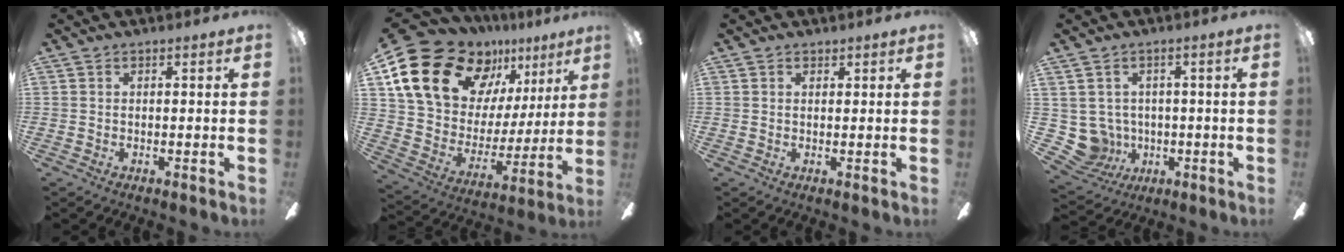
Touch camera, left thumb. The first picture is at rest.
{"total": 23.0, "force": [14.1, 14.0, 11.5], "torque": [-0.212, -0.078, 0.272]}
{"total": 1.0, "force": [0.8, 0.5, 0.2], "torque": [0.004, -0.003, 0.013]}
{"total": 7.1, "force": [0.8, 6.9, 1.3], "torque": [-0.075, -0.014, 0.021]}